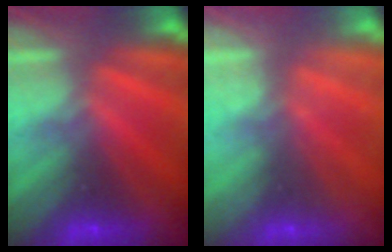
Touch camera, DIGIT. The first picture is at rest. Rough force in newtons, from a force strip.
{"total": 2.1}